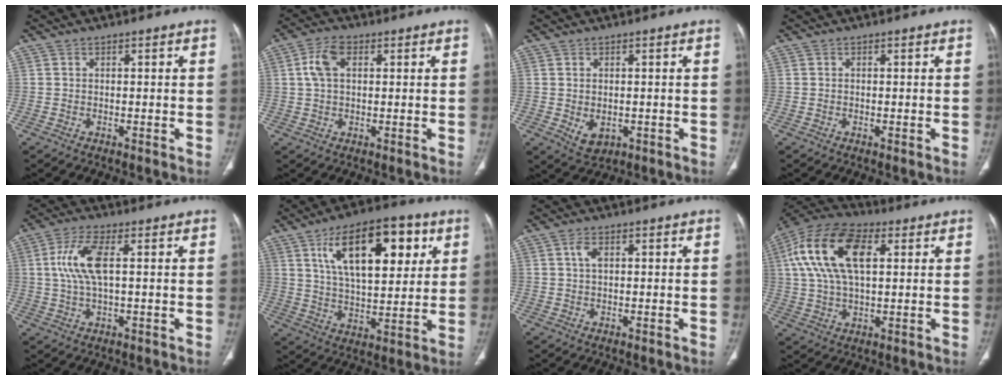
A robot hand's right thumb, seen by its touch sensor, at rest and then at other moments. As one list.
[{"total": 5.8, "force": [1.6, 3.5, 4.4], "torque": [-0.092, 0.013, 0.032]}, {"total": 3.8, "force": [-0.6, 2.6, 2.7], "torque": [-0.036, -0.002, 0.008]}, {"total": 0.0}, {"total": 8.2, "force": [1.4, 2.9, 7.5], "torque": [-0.178, 0.010, 0.028]}, {"total": 20.0, "force": [8.0, 9.3, 15.9], "torque": [-0.214, -0.019, 0.134]}, {"total": 2.4, "force": [0.8, 1.3, 1.9], "torque": [-0.038, 0.007, 0.017]}, {"total": 18.0, "force": [4.9, 9.3, 14.7], "torque": [-0.288, 0.017, 0.083]}]